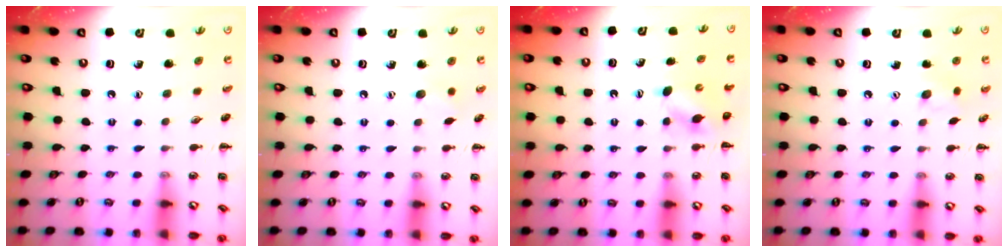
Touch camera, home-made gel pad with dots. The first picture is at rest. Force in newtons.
{"total": 4.6, "press": 4.5, "slide": 1.2}
{"total": 4.0, "press": 3.8, "slide": 1.1}
{"total": 6.6, "press": 6.6, "slide": 1.0}